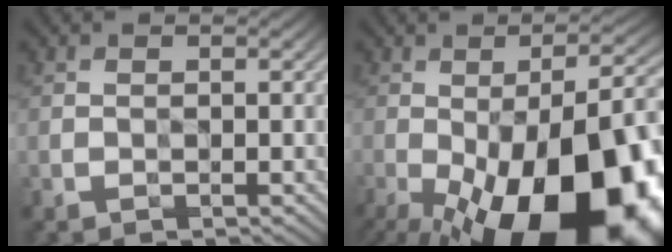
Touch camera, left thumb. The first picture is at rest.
{"total": 23.5, "force": [-11.4, 10.9, 17.4], "torque": [-0.221, -0.060, -0.135]}